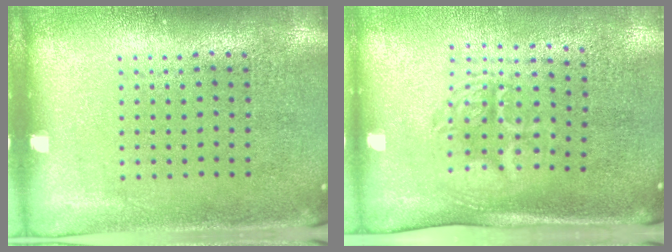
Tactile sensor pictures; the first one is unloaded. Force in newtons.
{"total": 1.8, "press": 1.3, "slide": 1.1}